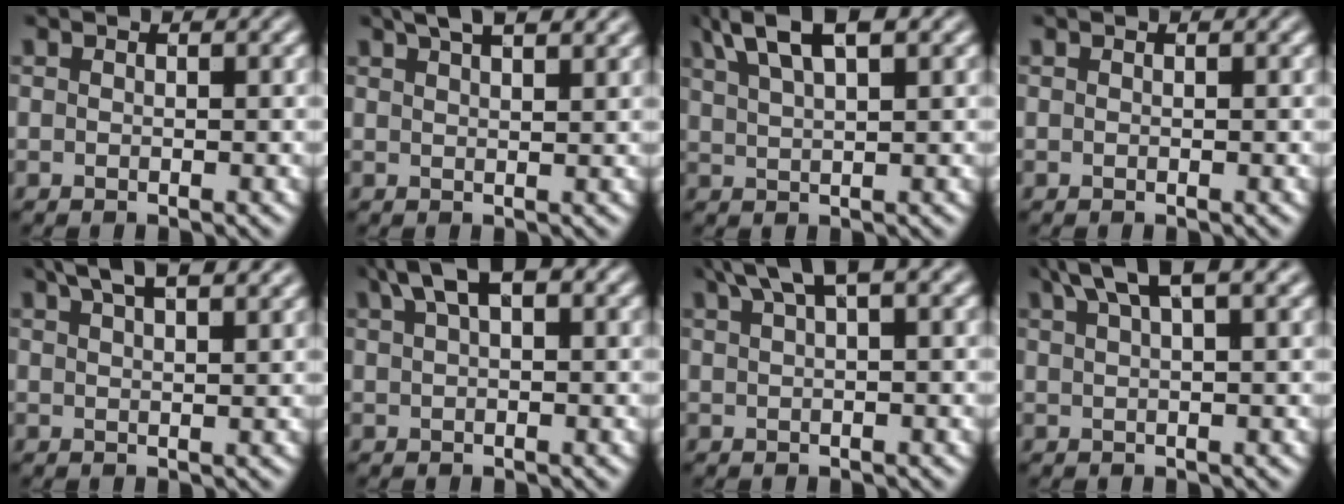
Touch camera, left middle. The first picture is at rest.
{"total": 4.9, "force": [3.5, 1.6, 3.0], "torque": [-0.023, 0.021, 0.032]}
{"total": 5.6, "force": [3.6, 1.6, 4.0], "torque": [-0.070, 0.015, 0.065]}
{"total": 0.0}
{"total": 5.6, "force": [4.0, 1.7, 3.5], "torque": [-0.032, 0.024, 0.040]}
{"total": 4.7, "force": [2.6, 1.8, 3.5], "torque": [-0.058, 0.017, 0.043]}
{"total": 4.2, "force": [2.7, 0.8, 3.0], "torque": [-0.049, 0.019, 0.049]}
{"total": 4.7, "force": [3.2, 0.9, 3.4], "torque": [-0.049, 0.017, 0.054]}